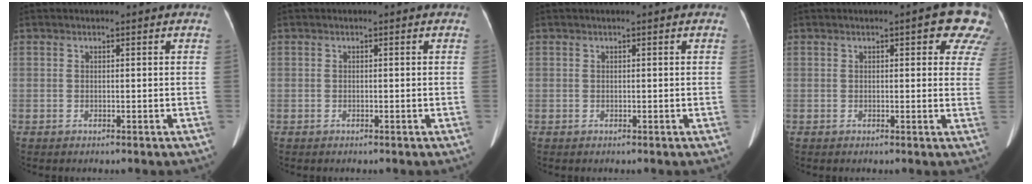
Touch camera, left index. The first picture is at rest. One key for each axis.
{"total": 0.0}
{"total": 0.0}
{"total": 8.1, "fx": 4.8, "fy": 2.4, "fz": 6.1, "tx": -0.050, "ty": 0.002, "tz": 0.034}